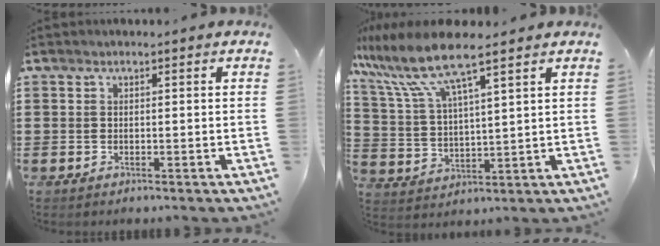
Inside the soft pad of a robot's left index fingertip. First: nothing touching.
{"total": 9.7, "force": [7.4, 1.2, 6.1], "torque": [-0.153, -0.028, 0.126]}